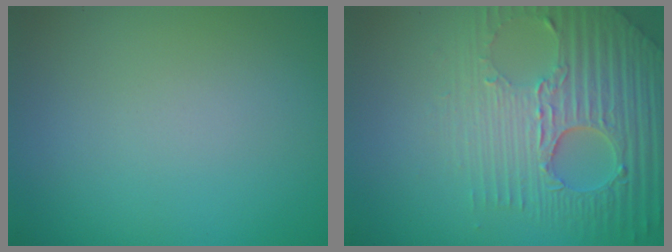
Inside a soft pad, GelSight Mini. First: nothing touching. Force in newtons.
{"total": 7.8, "press": 5.6, "slide": 5.4}